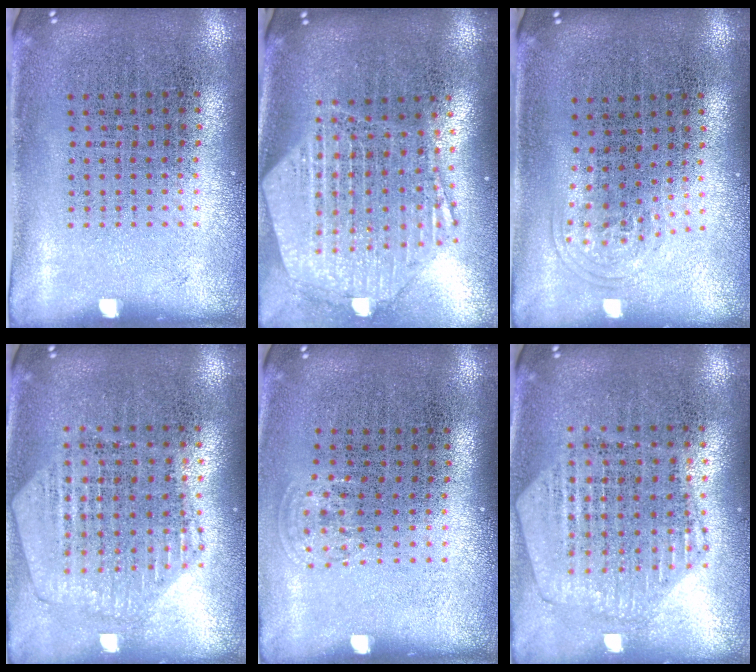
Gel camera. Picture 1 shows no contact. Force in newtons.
{"total": 2.7, "press": 2.2, "slide": 1.6}
{"total": 1.1, "press": 0.7, "slide": 0.7}
{"total": 0.9, "press": 0.8, "slide": 0.1}
{"total": 0.8, "press": 0.6, "slide": 0.5}
{"total": 1.1, "press": 1.1, "slide": 0.1}